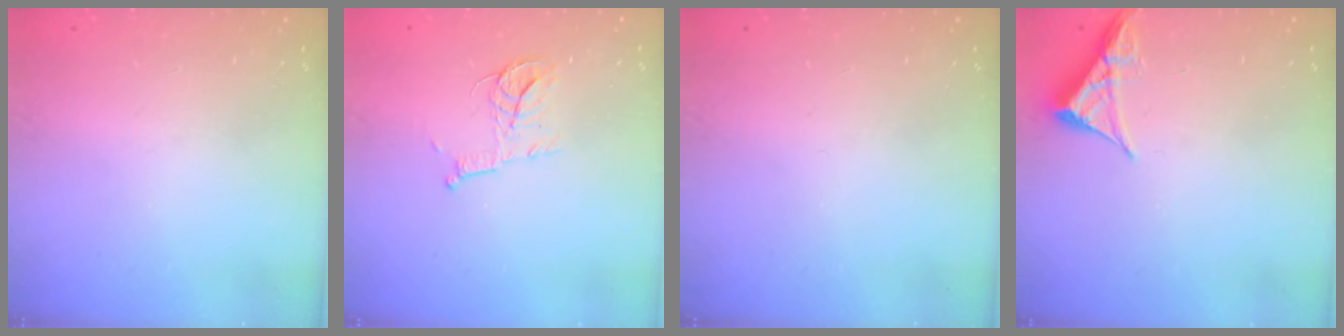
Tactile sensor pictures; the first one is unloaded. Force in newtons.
{"total": 8.0, "press": 8.0, "slide": 0.3}
{"total": 0.0}
{"total": 4.8, "press": 4.8, "slide": 0.7}